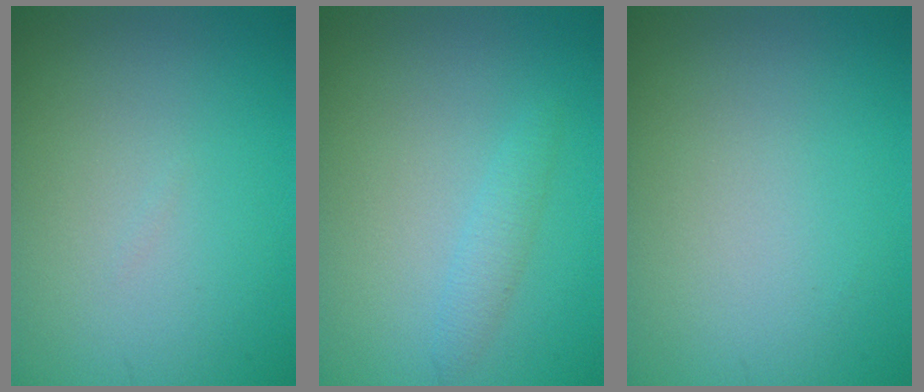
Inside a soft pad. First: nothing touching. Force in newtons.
{"total": 1.3, "press": 1.3, "slide": 0.1}
{"total": 0.0}